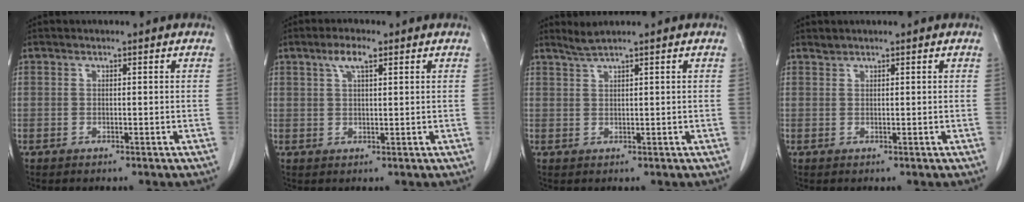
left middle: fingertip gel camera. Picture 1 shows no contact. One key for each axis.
{"total": 3.3, "fx": 1.9, "fy": 0.7, "fz": 2.7, "tx": -0.057, "ty": 0.007, "tz": 0.035}
{"total": 1.7, "fx": 1.5, "fy": -0.7, "fz": 0.5, "tx": -0.016, "ty": 0.001, "tz": 0.034}
{"total": 0.6, "fx": 0.6, "fy": 0.0, "fz": -0.1, "tx": -0.002, "ty": 0.002, "tz": 0.013}